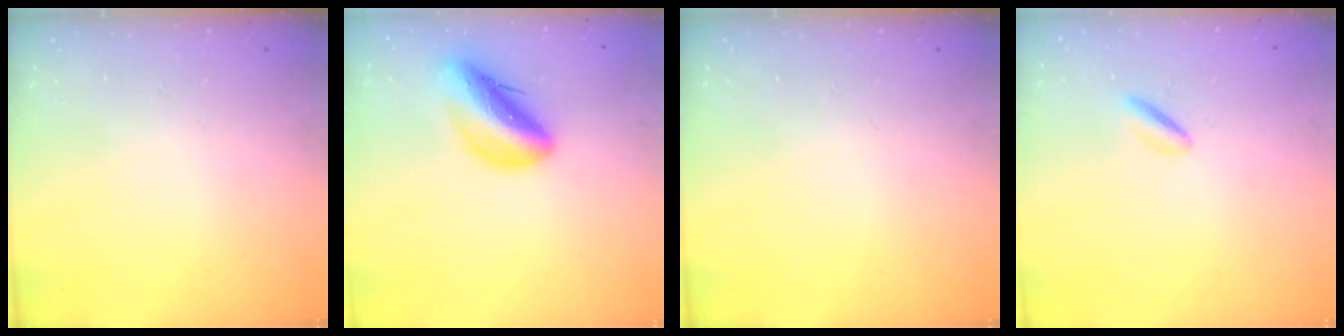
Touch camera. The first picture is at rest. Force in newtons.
{"total": 12.9, "press": 12.2, "slide": 3.9}
{"total": 0.0}
{"total": 1.6, "press": 1.3, "slide": 0.8}